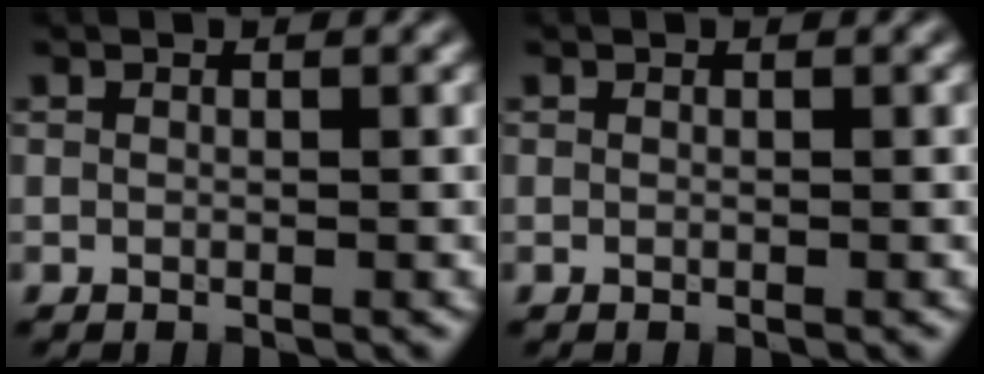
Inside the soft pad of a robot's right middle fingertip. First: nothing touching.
{"total": 0.0}